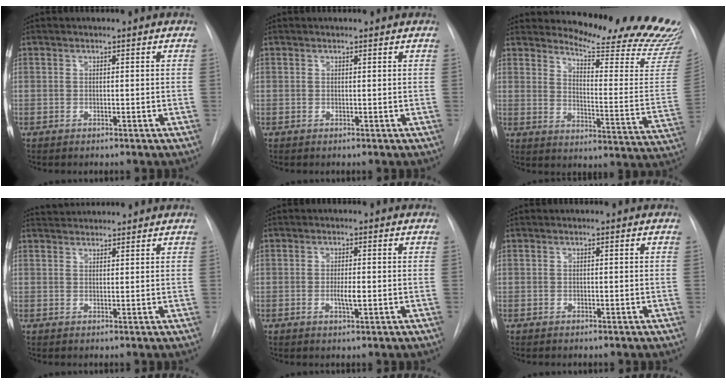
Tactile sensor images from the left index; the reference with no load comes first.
{"total": 0.8, "force": [0.7, 0.2, 0.1], "torque": [-0.009, 0.003, 0.009]}
{"total": 20.9, "force": [20.3, 0.3, 5.0], "torque": [-0.073, -0.151, 0.239]}
{"total": 4.4, "force": [4.3, 0.5, 0.5], "torque": [-0.013, 0.036, 0.069]}
{"total": 2.5, "force": [-0.5, 0.5, 2.4], "torque": [-0.046, -0.002, -0.007]}
{"total": 0.0}